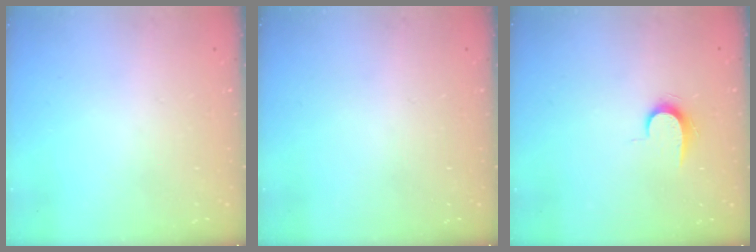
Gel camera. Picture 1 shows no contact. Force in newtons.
{"total": 0.0}
{"total": 6.6, "press": 6.6, "slide": 0.7}